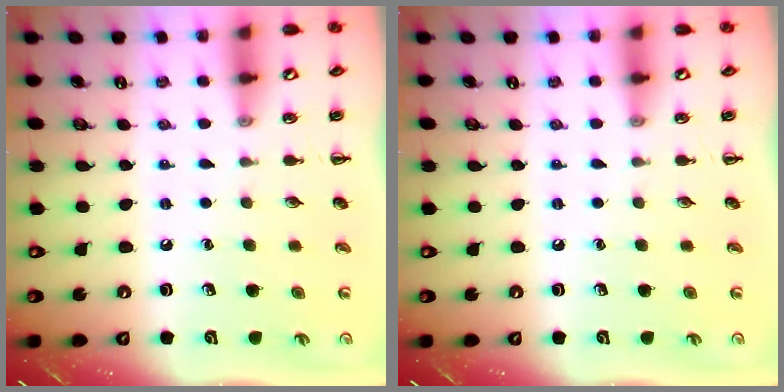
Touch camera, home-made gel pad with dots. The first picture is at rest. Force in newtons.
{"total": 0.0}